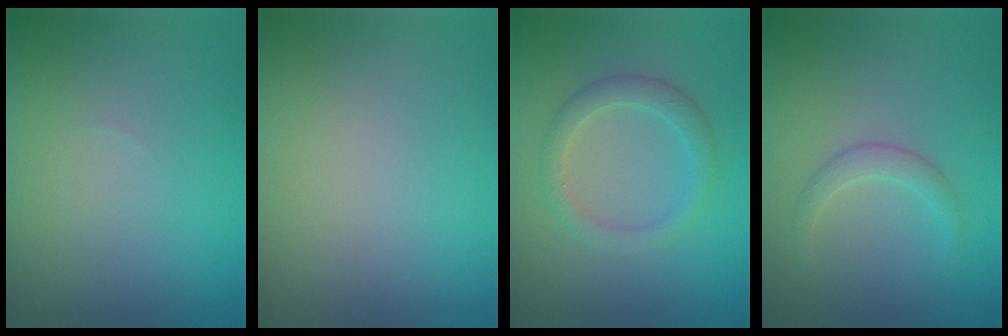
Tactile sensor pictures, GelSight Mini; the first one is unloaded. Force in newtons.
{"total": 0.0}
{"total": 2.6, "press": 2.6, "slide": 0.1}
{"total": 1.6, "press": 1.6, "slide": 0.0}